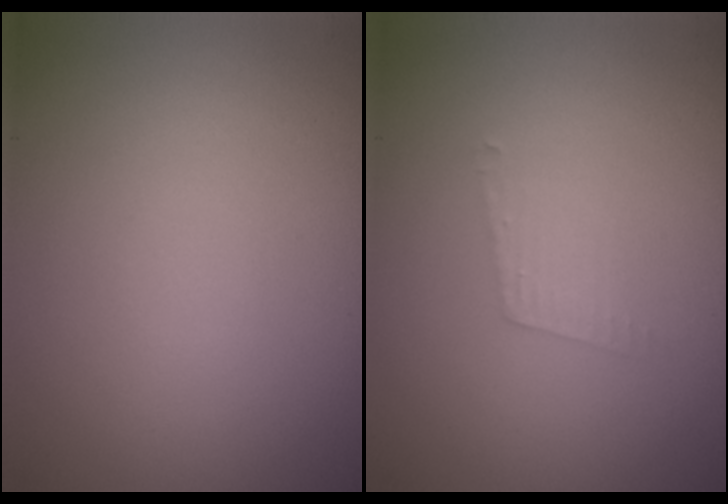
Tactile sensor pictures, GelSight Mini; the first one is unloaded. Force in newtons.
{"total": 1.3, "press": 1.3, "slide": 0.1}